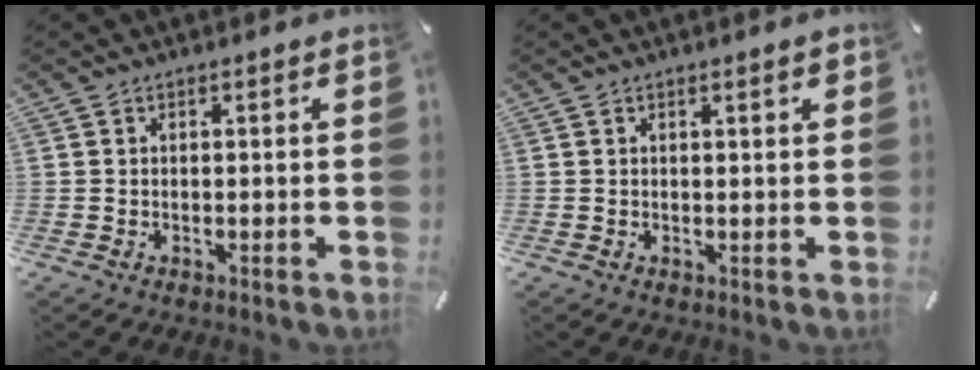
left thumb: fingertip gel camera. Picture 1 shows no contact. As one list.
[{"total": 1.3, "force": [0.6, 0.2, 1.2], "torque": [-0.024, 0.001, 0.010]}]